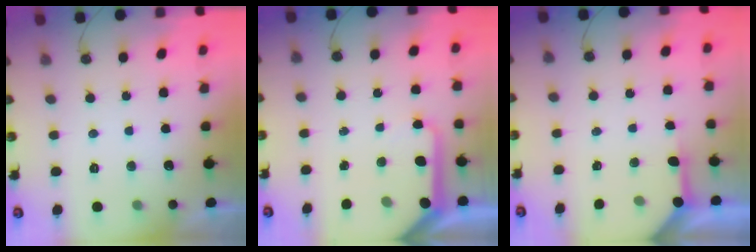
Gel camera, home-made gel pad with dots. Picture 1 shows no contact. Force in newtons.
{"total": 10.4, "press": 10.3, "slide": 1.1}
{"total": 4.0, "press": 3.9, "slide": 0.4}